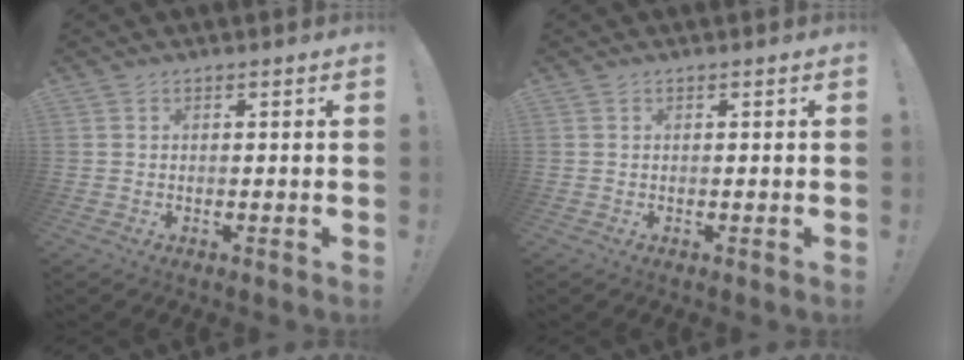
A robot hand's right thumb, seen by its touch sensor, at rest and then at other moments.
{"total": 0.0}